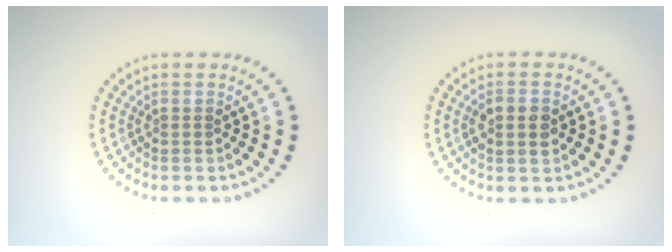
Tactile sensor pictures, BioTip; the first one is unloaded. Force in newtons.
{"total": 2.3, "press": 2.3, "slide": 0.3}